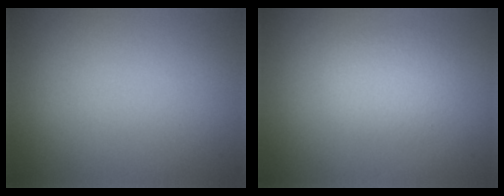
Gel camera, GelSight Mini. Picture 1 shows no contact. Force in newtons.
{"total": 2.0, "press": 2.0, "slide": 0.0}